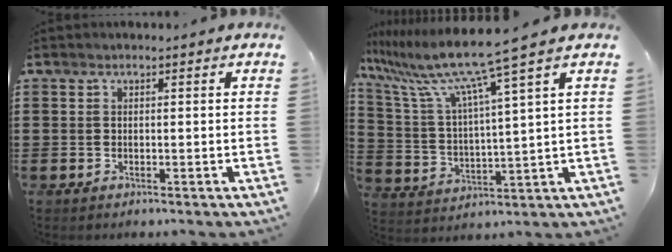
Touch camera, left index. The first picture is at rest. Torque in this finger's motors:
{"motor_torque": [1.69, -0.45, 0.75, 0.21]}